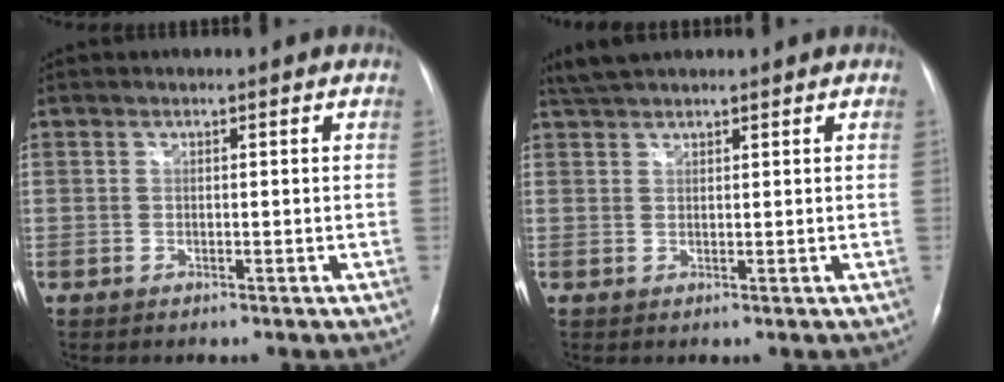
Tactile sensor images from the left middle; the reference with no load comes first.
{"total": 3.7, "force": [3.4, 0.7, 1.4], "torque": [-0.034, 0.021, 0.065]}